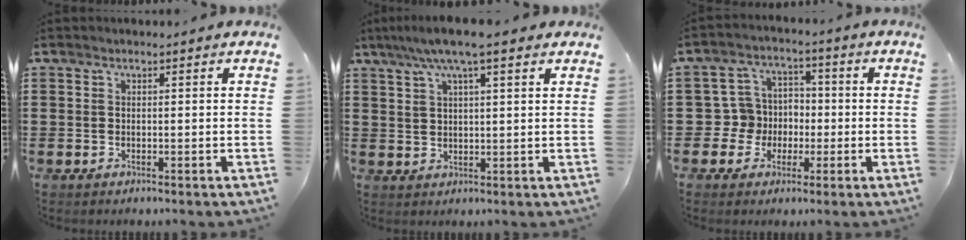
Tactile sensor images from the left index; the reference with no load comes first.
{"total": 6.7, "force": [4.6, 1.0, 4.8], "torque": [-0.102, 0.001, 0.080]}
{"total": 6.2, "force": [-0.9, 6.1, 0.9], "torque": [-0.058, 0.008, -0.021]}